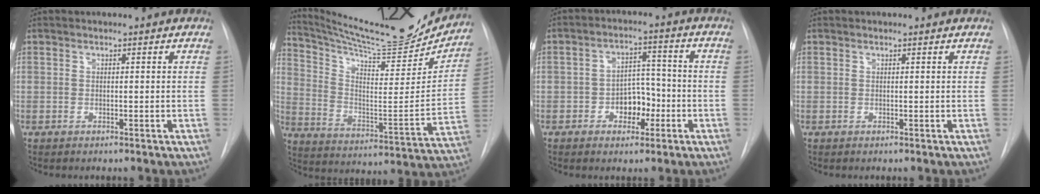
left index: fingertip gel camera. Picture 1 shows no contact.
{"total": 24.1, "force": [22.3, 2.8, 8.6], "torque": [-0.144, -0.065, 0.322]}
{"total": 5.8, "force": [-2.1, 3.7, 4.0], "torque": [-0.057, 0.017, -0.033]}
{"total": 0.6, "force": [0.6, 0.0, 0.0], "torque": [-0.005, 0.001, 0.008]}